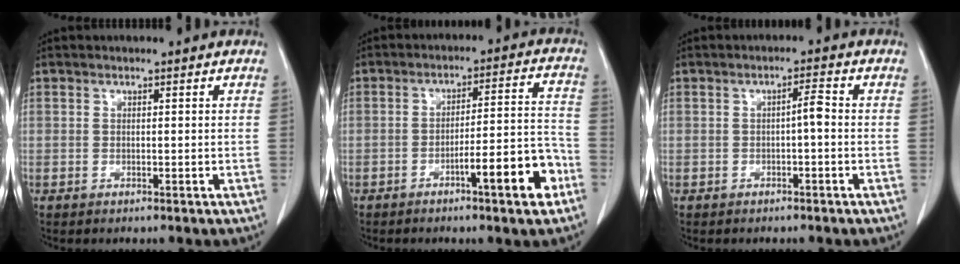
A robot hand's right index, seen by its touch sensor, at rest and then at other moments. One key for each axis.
{"total": 10.0, "fx": -5.0, "fy": 0.9, "fz": 8.6, "tx": -0.118, "ty": 0.017, "tz": -0.070}
{"total": 2.1, "fx": -0.4, "fy": 0.2, "fz": 2.0, "tx": -0.030, "ty": 0.005, "tz": -0.009}